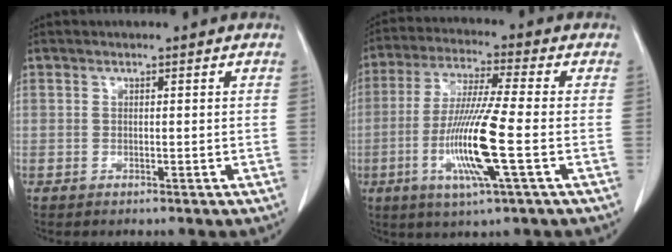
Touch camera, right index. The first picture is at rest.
{"total": 12.7, "force": [-3.3, -0.2, 12.3], "torque": [-0.250, -0.017, -0.068]}